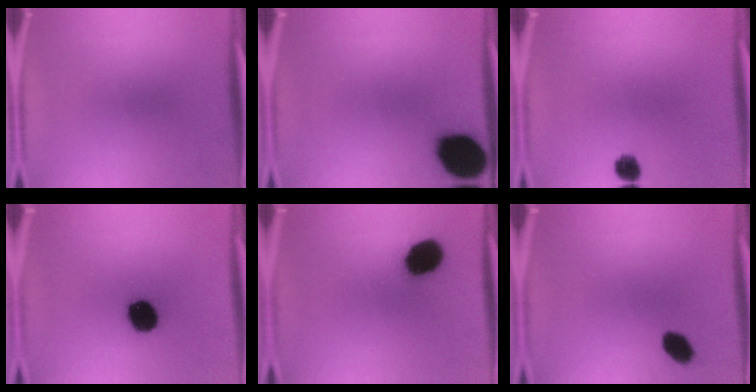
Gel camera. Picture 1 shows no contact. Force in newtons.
{"total": 17.9}
{"total": 3.2}
{"total": 11.8}
{"total": 14.2}
{"total": 4.9}